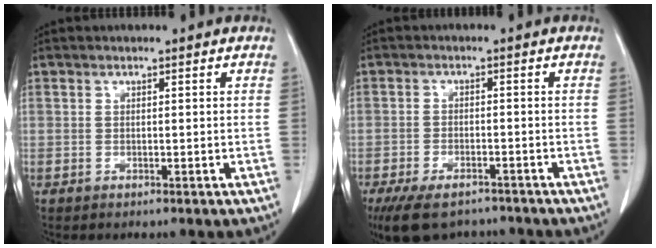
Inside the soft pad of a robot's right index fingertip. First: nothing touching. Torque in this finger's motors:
{"motor_torque": [1.10, -1.04, 0.40, 0.11]}